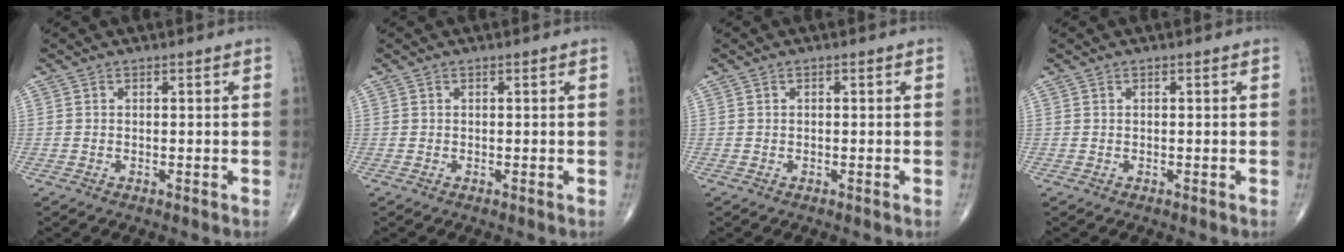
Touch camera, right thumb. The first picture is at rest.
{"total": 0.0}
{"total": 0.0}
{"total": 0.0}